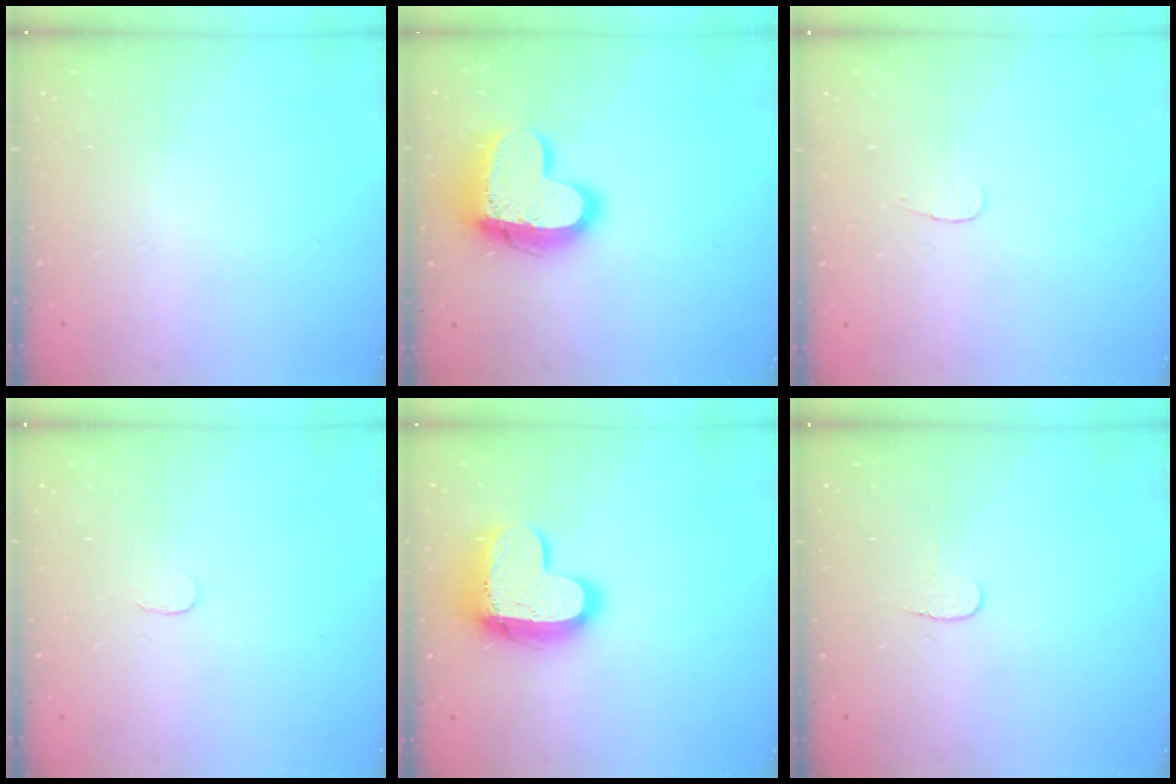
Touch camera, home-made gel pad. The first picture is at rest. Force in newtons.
{"total": 16.3, "press": 16.3, "slide": 1.3}
{"total": 2.8, "press": 2.8, "slide": 0.3}
{"total": 2.6, "press": 2.6, "slide": 0.2}
{"total": 15.1, "press": 15.0, "slide": 1.2}
{"total": 3.3, "press": 3.3, "slide": 0.3}